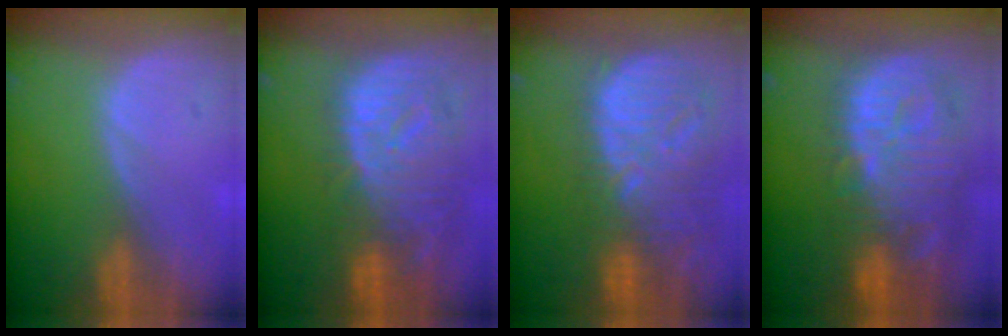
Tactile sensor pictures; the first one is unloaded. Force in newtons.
{"total": 12.5, "press": 10.9, "slide": 6.2}
{"total": 13.4, "press": 11.6, "slide": 6.8}
{"total": 14.0, "press": 12.2, "slide": 6.8}